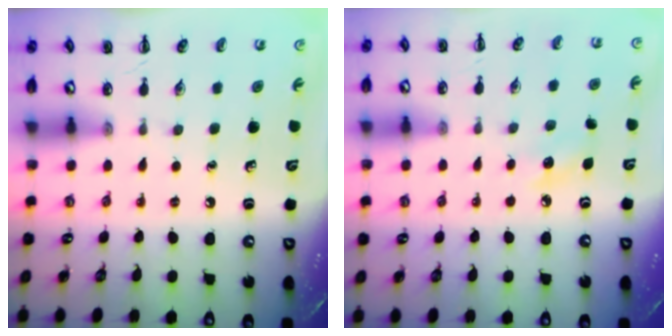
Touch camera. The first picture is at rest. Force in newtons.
{"total": 6.5, "press": 6.3, "slide": 1.7}